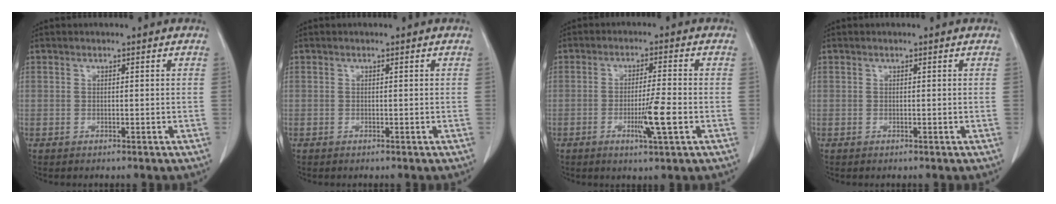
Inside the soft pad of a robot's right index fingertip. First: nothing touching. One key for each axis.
{"total": 0.0}
{"total": 6.1, "fx": -1.9, "fy": -0.2, "fz": 5.8, "tx": -0.100, "ty": -0.011, "tz": -0.032}
{"total": 0.0}